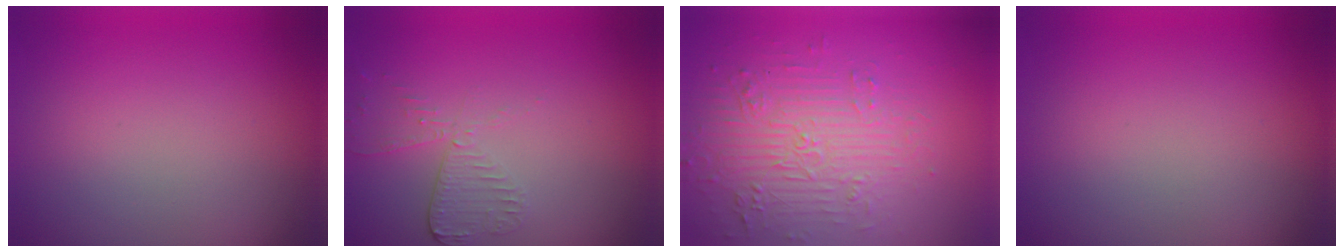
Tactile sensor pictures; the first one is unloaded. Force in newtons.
{"total": 2.7, "press": 2.4, "slide": 1.2}
{"total": 4.2, "press": 3.7, "slide": 2.0}
{"total": 0.0}